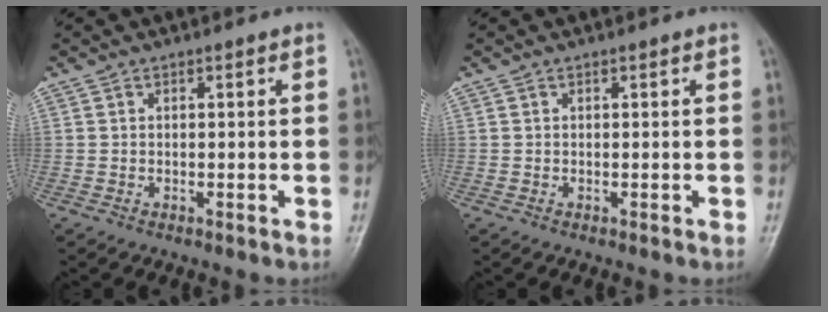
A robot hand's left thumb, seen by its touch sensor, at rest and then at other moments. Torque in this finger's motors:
{"motor_torque": [0.04, 0.05, -0.07, -0.06, 0.00]}